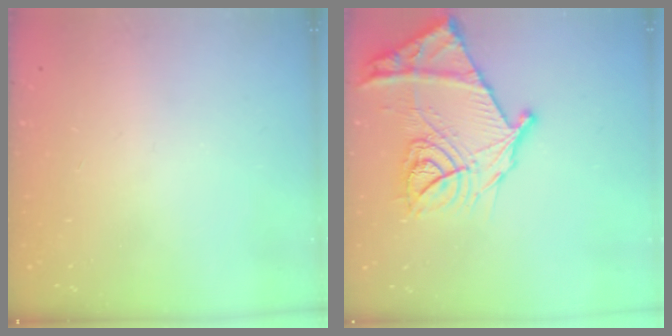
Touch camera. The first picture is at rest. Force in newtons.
{"total": 22.2, "press": 22.1, "slide": 2.4}